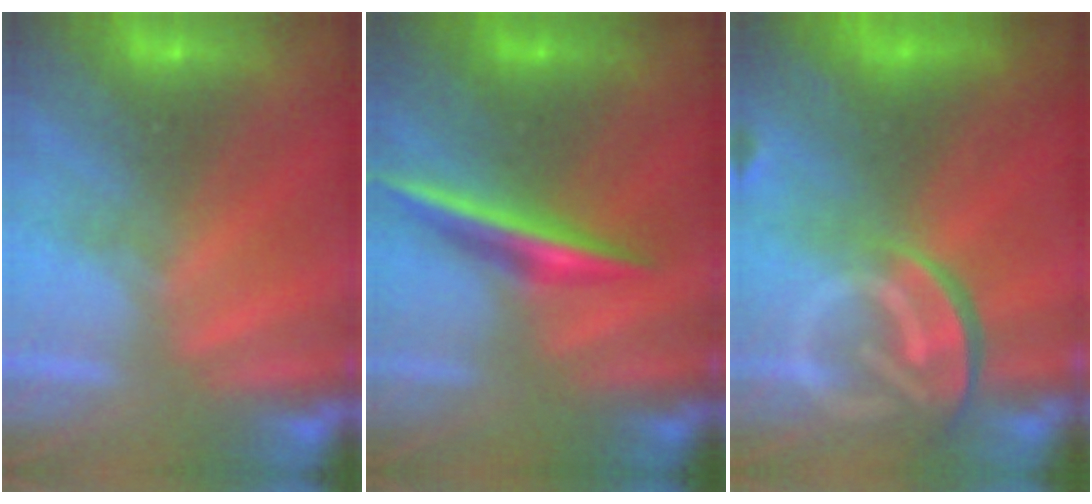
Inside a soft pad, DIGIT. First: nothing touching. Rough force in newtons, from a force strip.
{"total": 1.9}
{"total": 8.5}